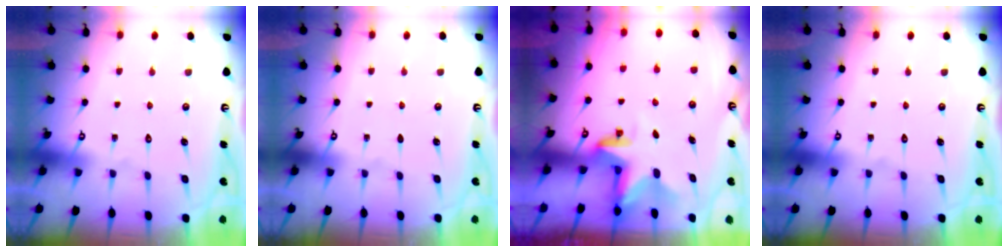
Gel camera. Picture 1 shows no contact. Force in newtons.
{"total": 0.0}
{"total": 2.9, "press": 2.9, "slide": 0.2}
{"total": 0.0}